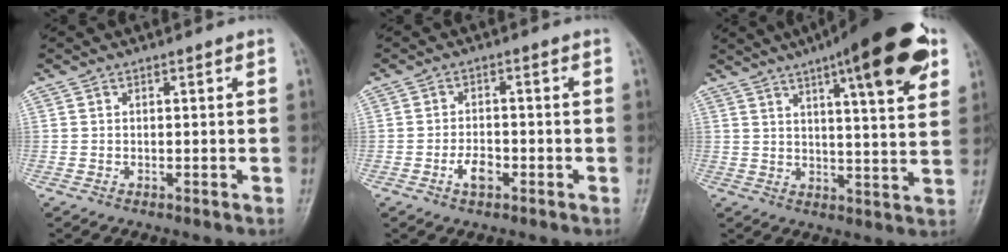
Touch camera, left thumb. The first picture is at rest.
{"total": 3.7, "force": [-1.7, 2.0, 2.6], "torque": [-0.041, 0.010, -0.032]}
{"total": 18.1, "force": [9.4, 4.1, 14.9], "torque": [-0.186, -0.024, 0.129]}